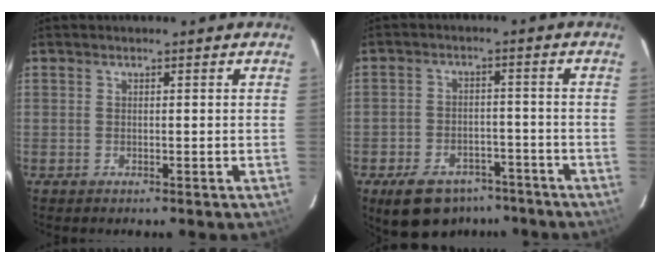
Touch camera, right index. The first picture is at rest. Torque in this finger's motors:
{"motor_torque": [1.08, -1.06, 0.17, 0.03]}